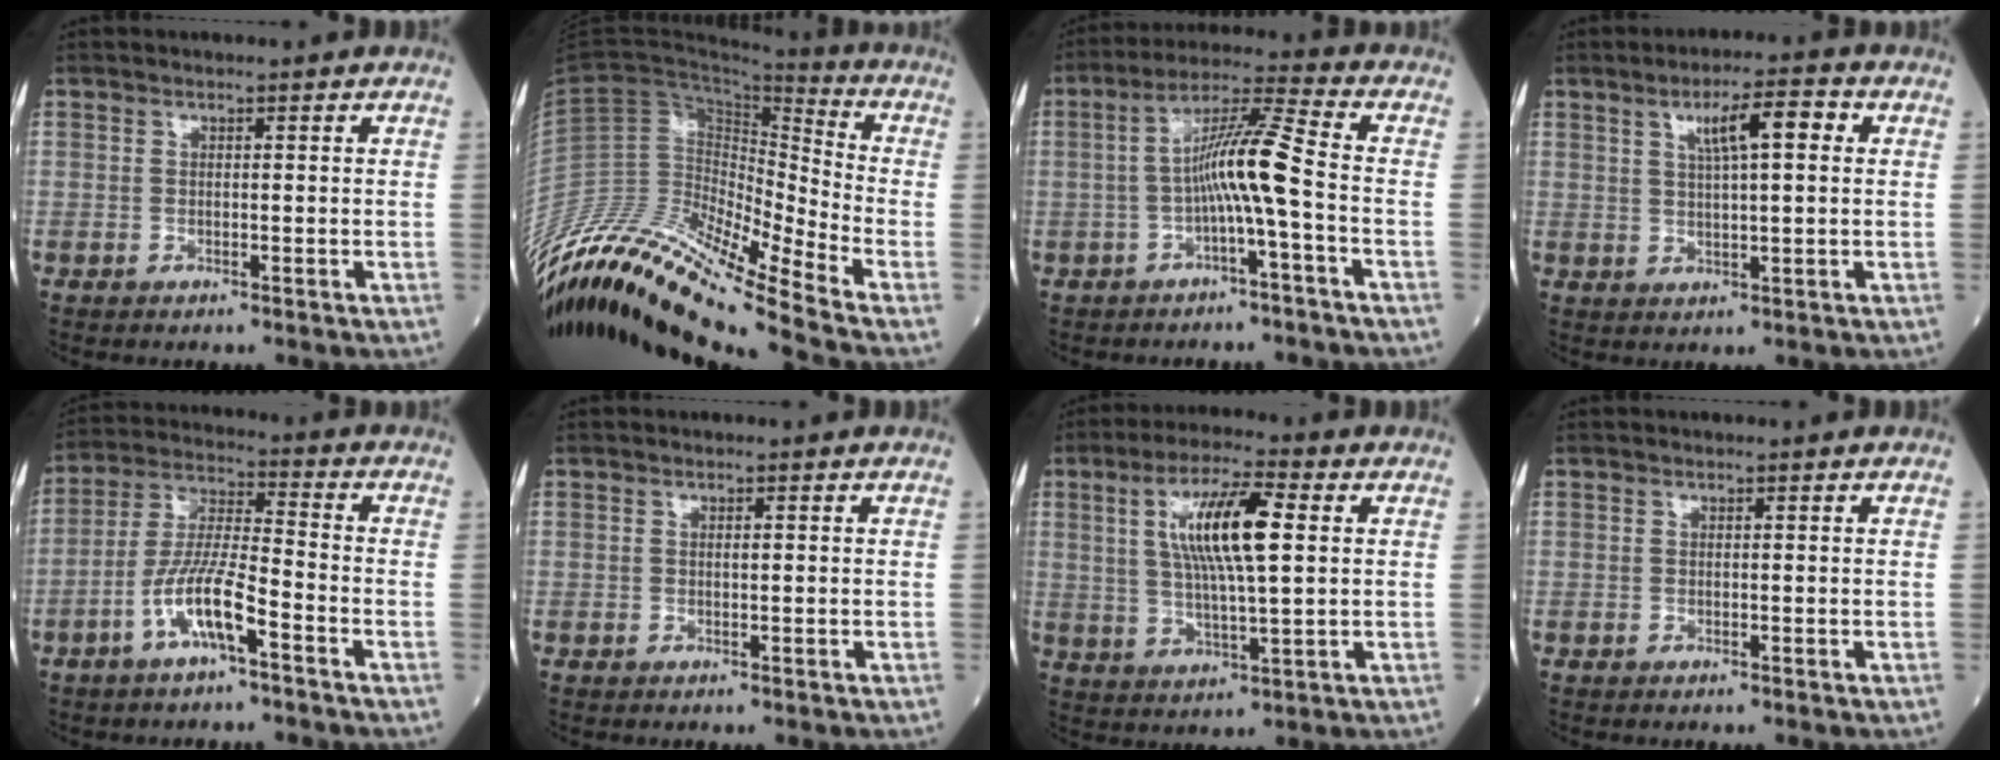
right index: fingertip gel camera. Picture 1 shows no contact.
{"total": 21.3, "force": [-18.5, -0.3, 10.5], "torque": [-0.211, 0.014, -0.347]}
{"total": 8.4, "force": [-1.8, -0.6, 8.2], "torque": [-0.148, 0.021, -0.034]}
{"total": 6.8, "force": [2.2, 1.3, 6.3], "torque": [-0.104, 0.015, 0.035]}
{"total": 9.1, "force": [-4.5, 1.2, 7.9], "torque": [-0.163, 0.006, -0.086]}
{"total": 0.7, "force": [0.1, 0.2, 0.7], "torque": [-0.014, 0.000, 0.000]}
{"total": 11.7, "force": [2.7, 1.8, 11.2], "torque": [-0.213, 0.010, 0.048]}
{"total": 0.0}